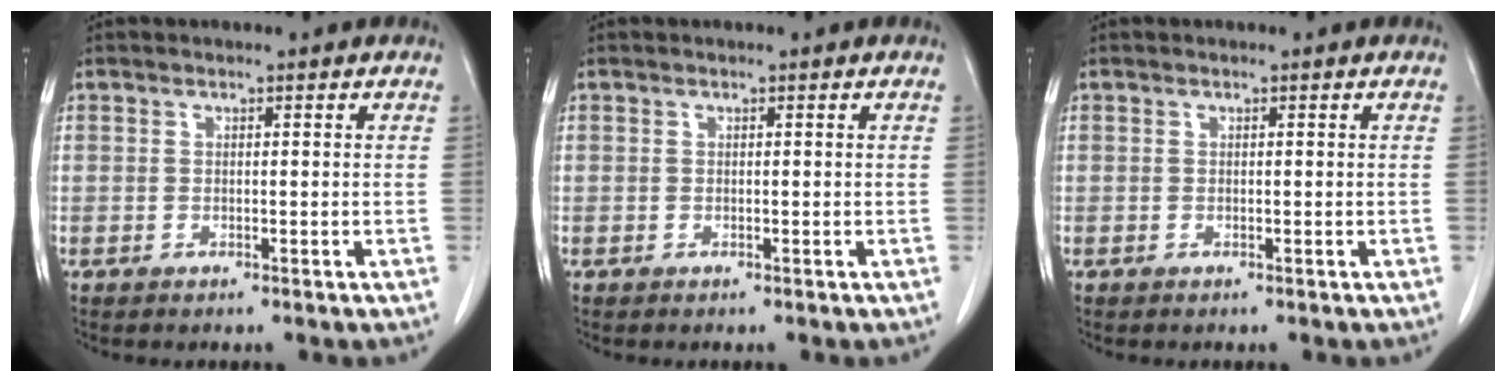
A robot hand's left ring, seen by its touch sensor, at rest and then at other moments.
{"total": 0.0}
{"total": 0.0}